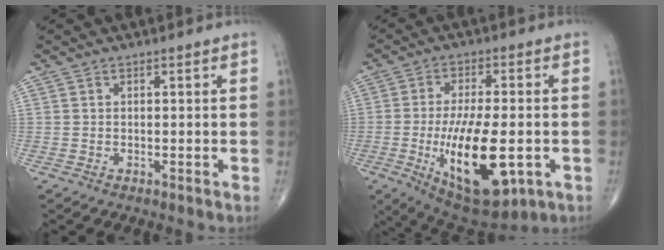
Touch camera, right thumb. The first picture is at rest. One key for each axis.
{"total": 18.8, "fx": -4.5, "fy": 7.7, "fz": 16.5, "tx": -0.275, "ty": -0.007, "tz": -0.053}